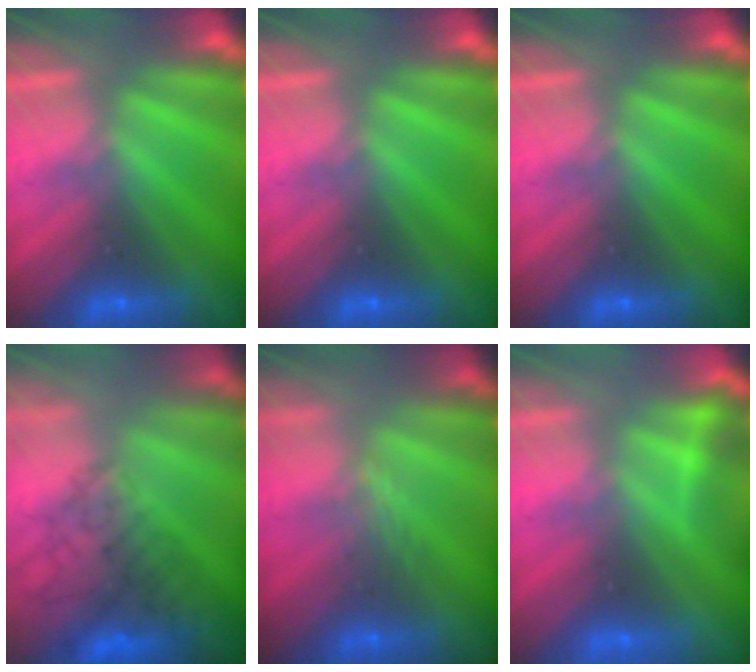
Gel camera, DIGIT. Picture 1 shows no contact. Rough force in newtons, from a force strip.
{"total": 0.0}
{"total": 0.0}
{"total": 4.5}
{"total": 2.9}
{"total": 2.7}